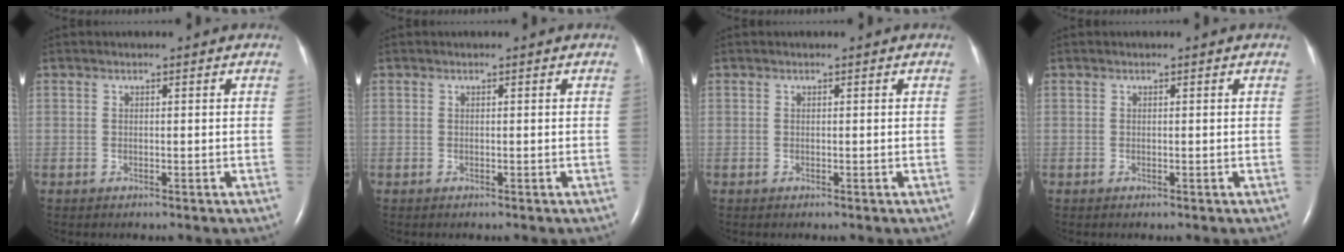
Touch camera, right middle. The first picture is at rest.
{"total": 0.0}
{"total": 0.0}
{"total": 0.0}